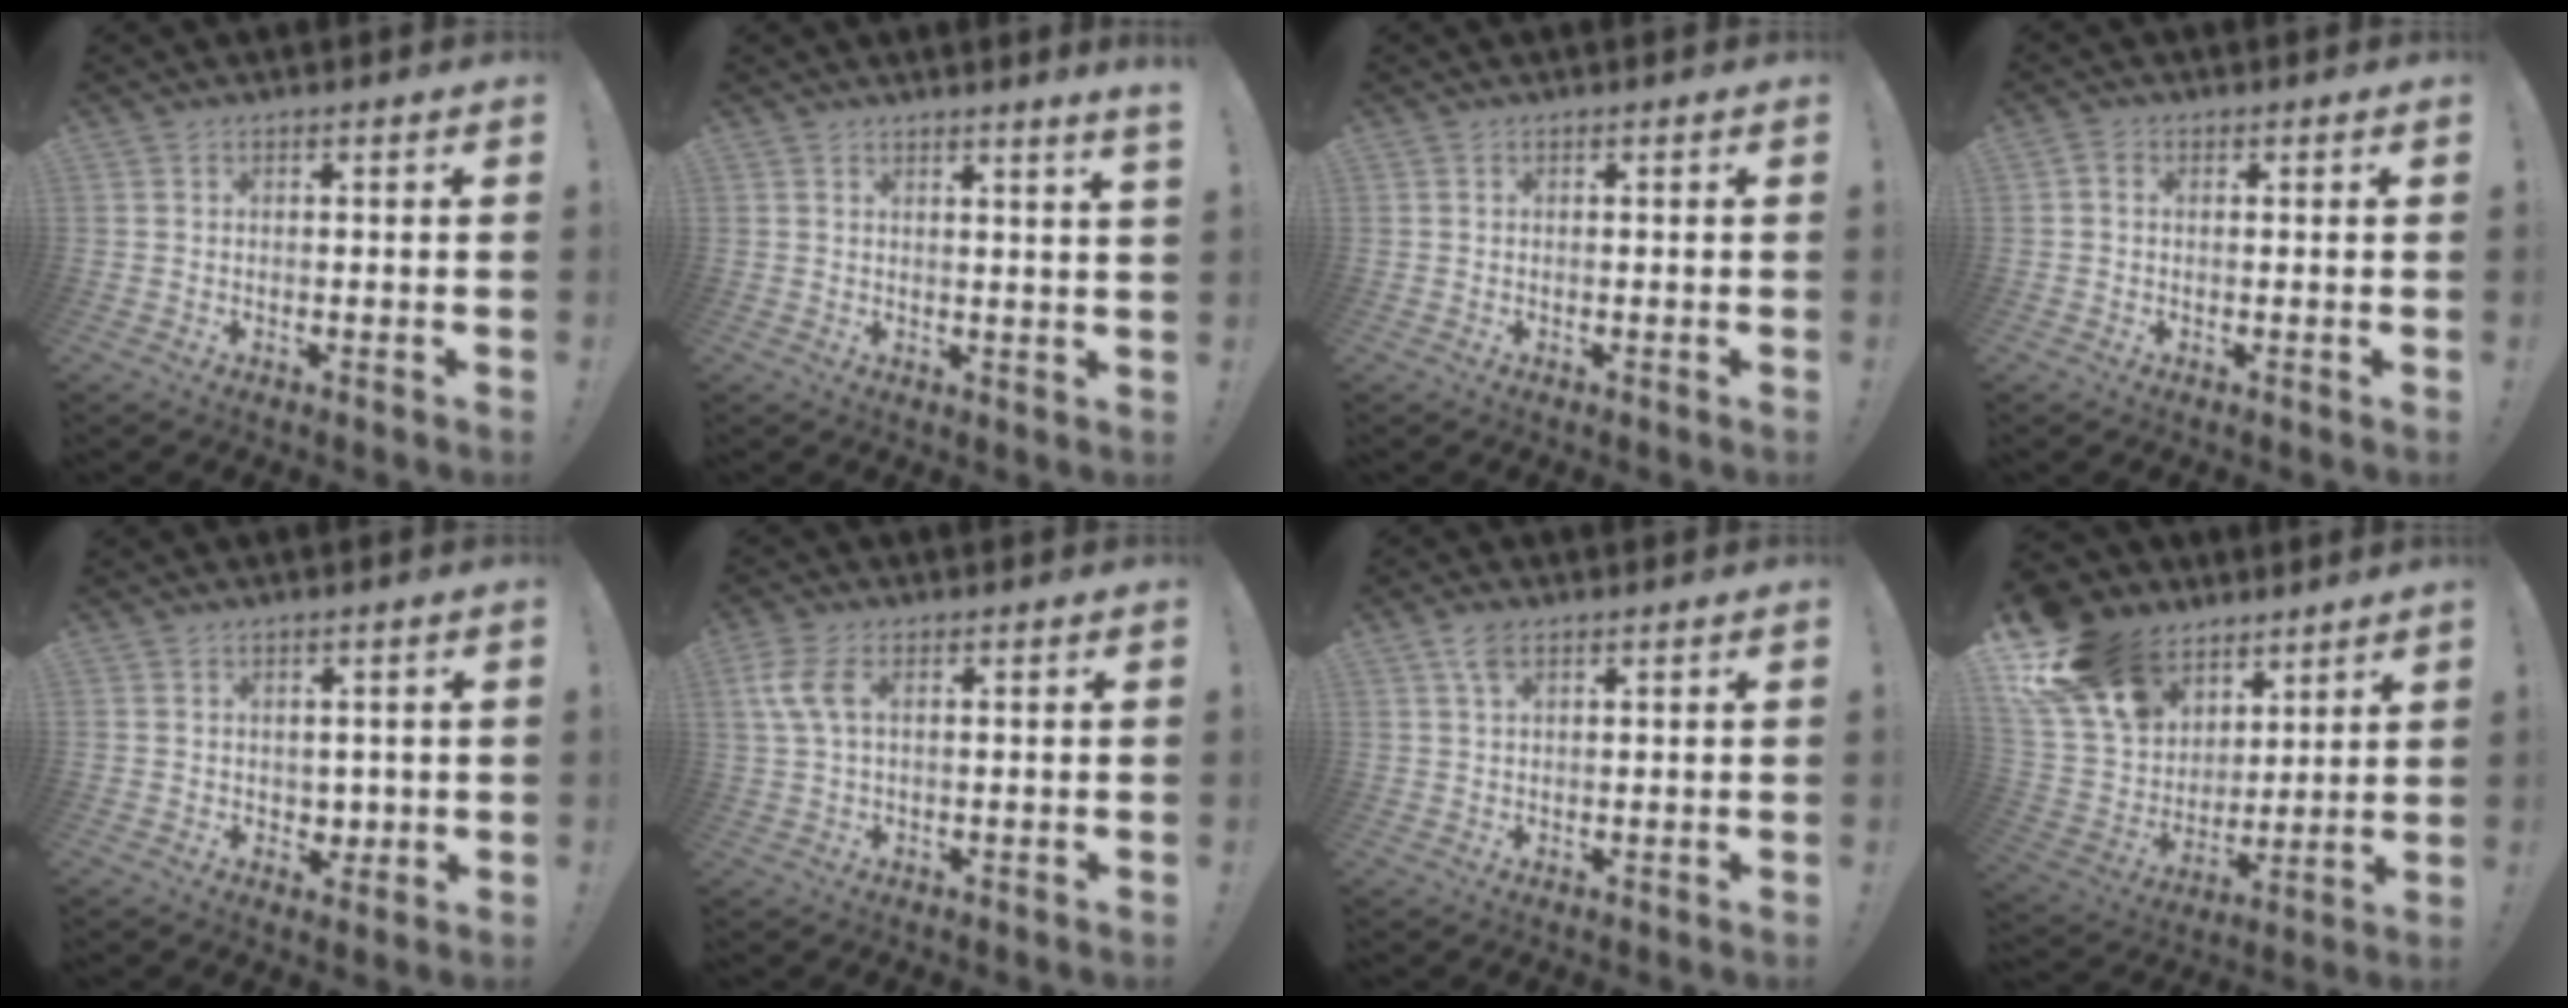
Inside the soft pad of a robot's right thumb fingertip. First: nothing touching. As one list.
[{"total": 2.8, "force": [1.9, -1.3, 1.6], "torque": [-0.020, -0.017, 0.028]}, {"total": 0.0}, {"total": 1.0, "force": [0.0, 0.5, 0.9], "torque": [-0.016, 0.004, 0.000]}, {"total": 3.7, "force": [1.4, 3.3, 0.8], "torque": [0.006, -0.013, 0.024]}, {"total": 6.5, "force": [1.7, 2.7, 5.6], "torque": [-0.123, 0.004, 0.034]}, {"total": 3.7, "force": [2.0, 1.6, 2.7], "torque": [-0.042, -0.004, 0.033]}, {"total": 21.0, "force": [12.3, 14.5, 8.8], "torque": [-0.163, -0.072, 0.259]}]